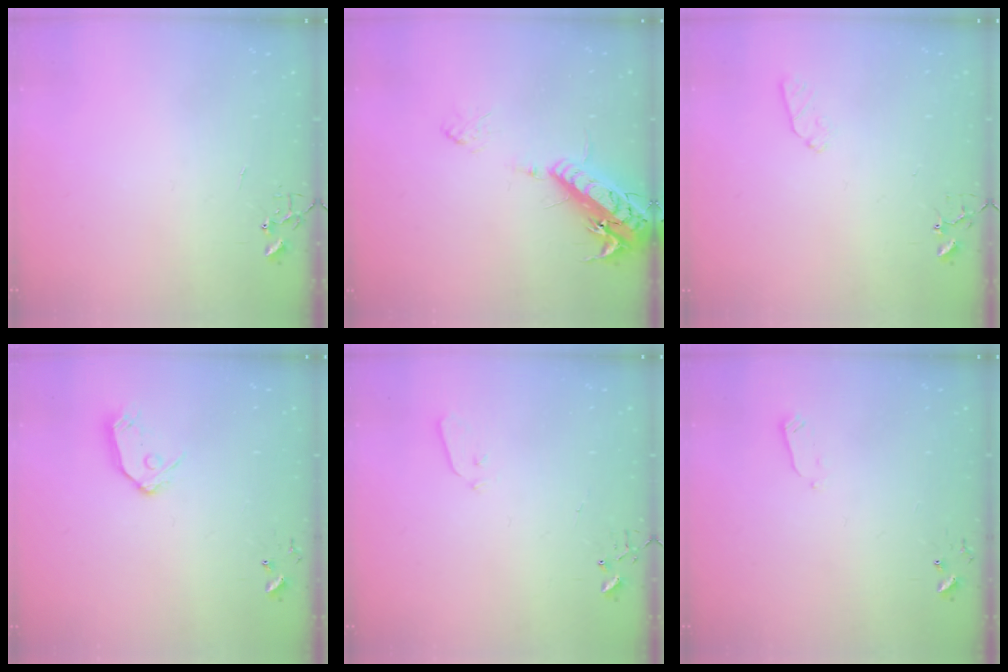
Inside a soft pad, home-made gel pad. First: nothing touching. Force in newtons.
{"total": 16.4, "press": 15.9, "slide": 3.8}
{"total": 5.3, "press": 5.2, "slide": 0.7}
{"total": 9.2, "press": 9.1, "slide": 0.8}
{"total": 3.6, "press": 3.6, "slide": 0.5}
{"total": 2.4, "press": 2.3, "slide": 0.4}